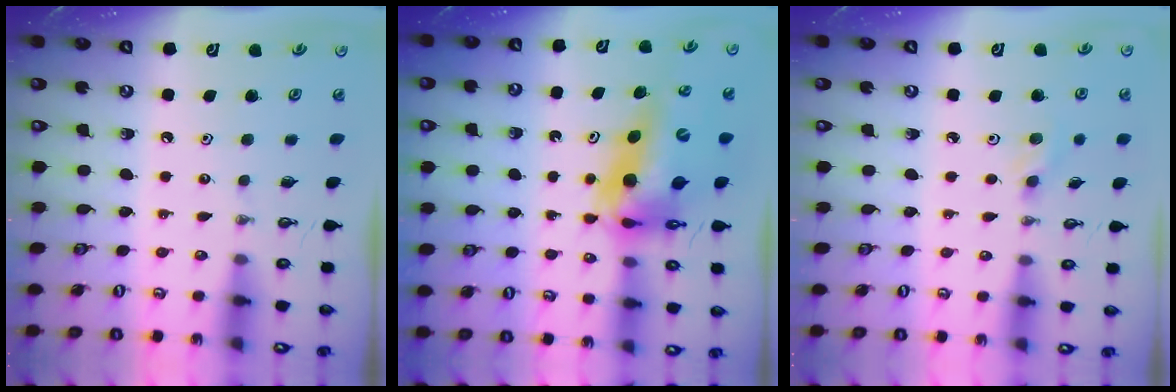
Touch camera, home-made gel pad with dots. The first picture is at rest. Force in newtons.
{"total": 13.7, "press": 13.6, "slide": 1.3}
{"total": 4.8, "press": 4.7, "slide": 0.9}